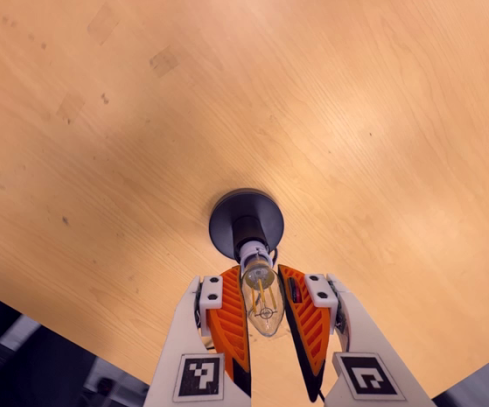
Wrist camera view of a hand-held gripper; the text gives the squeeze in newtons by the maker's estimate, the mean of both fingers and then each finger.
{"total": 11.4, "left": 10.0, "right": 12.9}